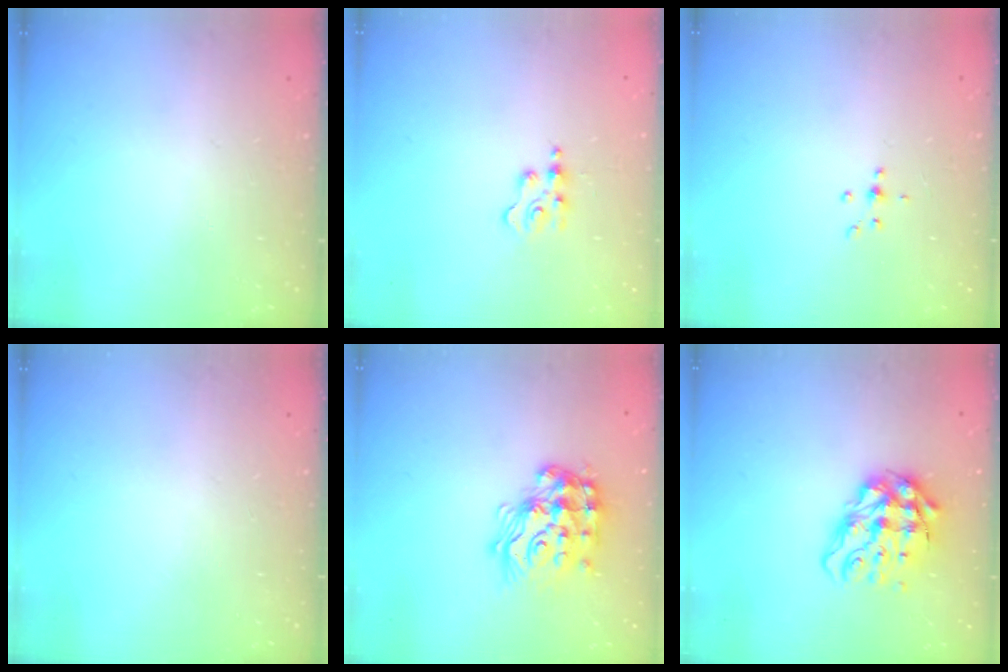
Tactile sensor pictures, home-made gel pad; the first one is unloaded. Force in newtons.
{"total": 3.4, "press": 3.4, "slide": 0.3}
{"total": 3.7, "press": 3.7, "slide": 0.7}
{"total": 0.0}
{"total": 19.6, "press": 19.5, "slide": 1.4}
{"total": 15.8, "press": 15.7, "slide": 1.6}